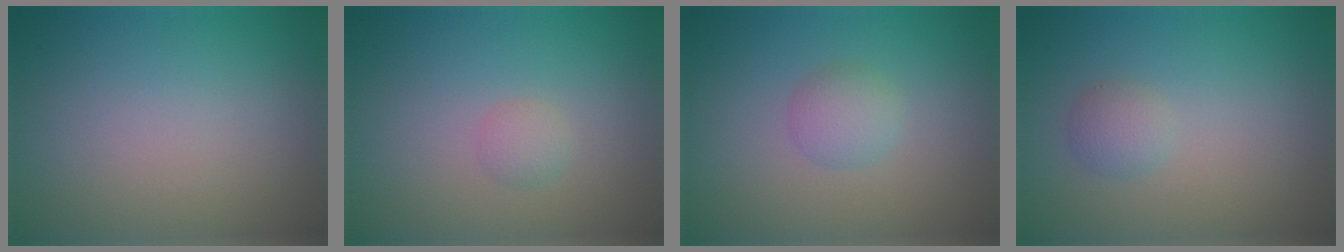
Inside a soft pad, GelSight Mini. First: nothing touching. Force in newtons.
{"total": 1.2, "press": 1.2, "slide": 0.0}
{"total": 2.1, "press": 2.1, "slide": 0.1}
{"total": 1.5, "press": 1.5, "slide": 0.0}